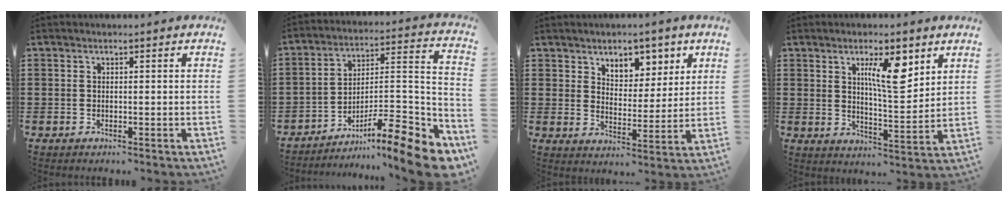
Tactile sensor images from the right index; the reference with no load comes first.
{"total": 12.3, "force": [-8.7, 2.1, 8.3], "torque": [-0.107, 0.019, -0.164]}
{"total": 5.6, "force": [3.9, 3.6, 1.7], "torque": [-0.042, -0.010, 0.066]}
{"total": 8.6, "force": [4.3, 2.5, 7.0], "torque": [-0.114, -0.008, 0.066]}